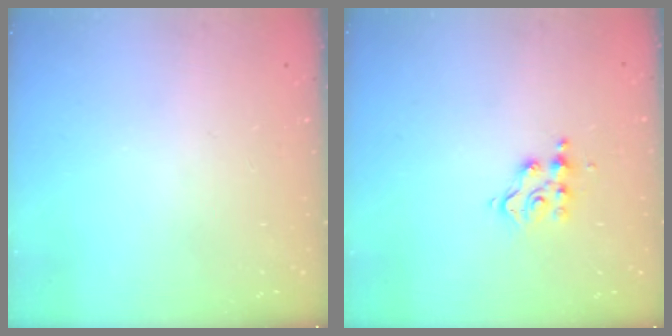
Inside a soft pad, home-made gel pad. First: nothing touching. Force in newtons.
{"total": 5.7, "press": 5.7, "slide": 0.3}